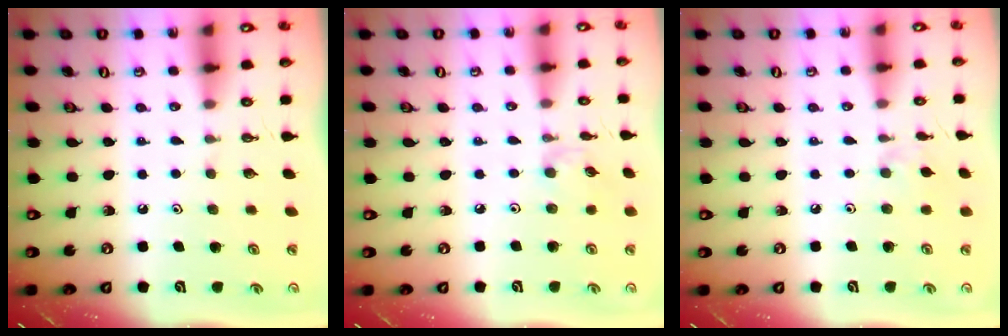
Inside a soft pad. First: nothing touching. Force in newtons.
{"total": 2.4, "press": 2.4, "slide": 0.3}
{"total": 2.4, "press": 2.4, "slide": 0.4}